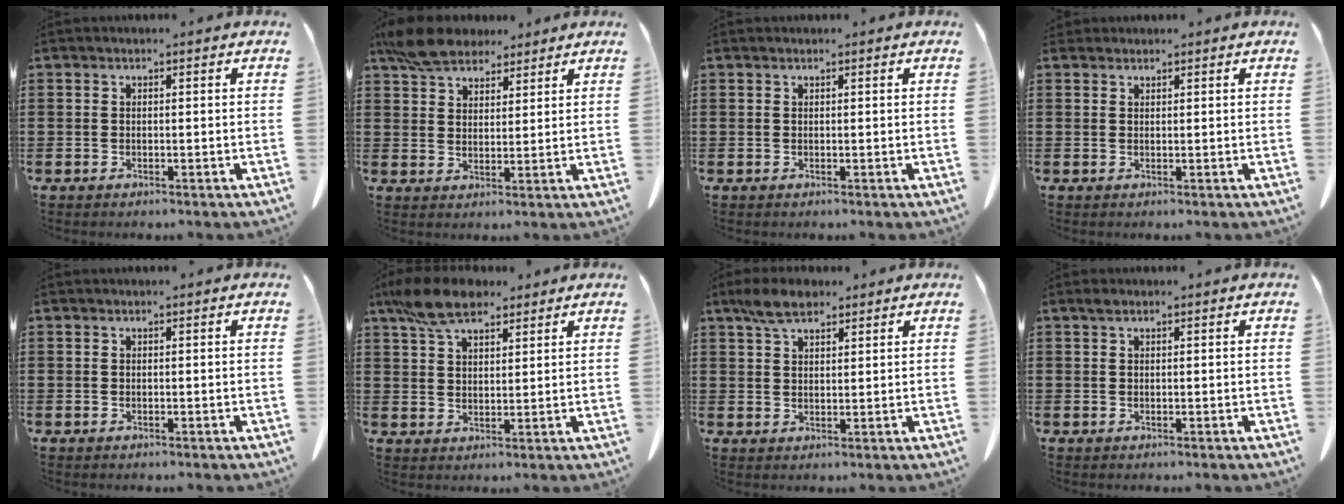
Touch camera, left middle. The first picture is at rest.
{"total": 7.0, "force": [5.8, 3.0, 2.5], "torque": [-0.061, -0.005, 0.110]}
{"total": 0.0}
{"total": 1.0, "force": [1.0, 0.3, 0.1], "torque": [-0.005, 0.000, 0.019]}
{"total": 0.0}
{"total": 8.3, "force": [6.1, 3.5, 4.5], "torque": [-0.107, -0.002, 0.116]}
{"total": 4.9, "force": [3.5, 2.1, 2.6], "torque": [-0.062, 0.005, 0.067]}
{"total": 0.7, "force": [0.4, 0.4, 0.4], "torque": [-0.010, 0.002, 0.009]}